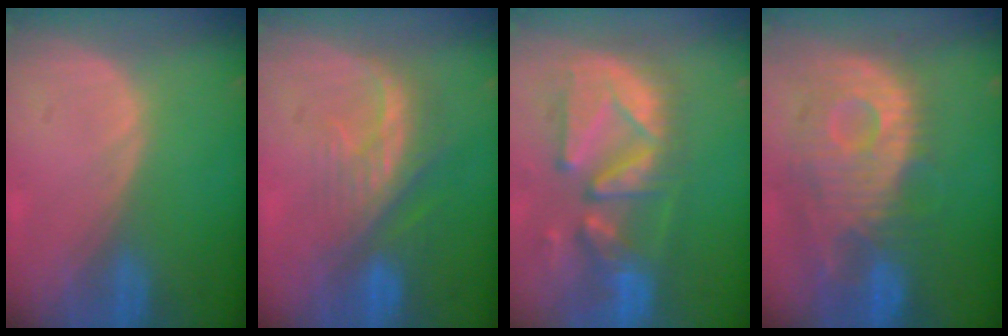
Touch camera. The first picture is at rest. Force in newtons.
{"total": 8.1, "press": 7.3, "slide": 3.4}
{"total": 12.6, "press": 11.1, "slide": 6.0}
{"total": 12.2, "press": 10.8, "slide": 5.6}